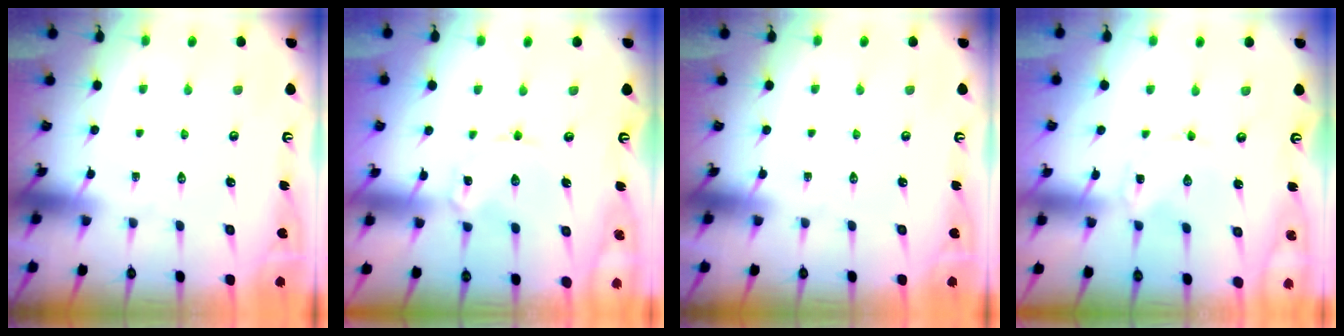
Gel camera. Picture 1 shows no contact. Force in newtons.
{"total": 1.4, "press": 1.3, "slide": 0.1}
{"total": 0.0}
{"total": 0.0}